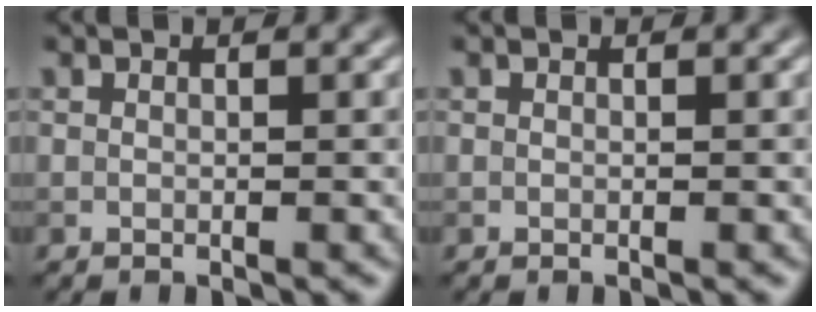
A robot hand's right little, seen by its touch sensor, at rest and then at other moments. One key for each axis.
{"total": 0.0}